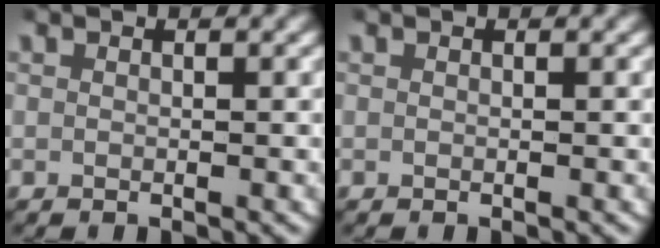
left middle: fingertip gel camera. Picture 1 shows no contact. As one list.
[{"total": 0.0}]